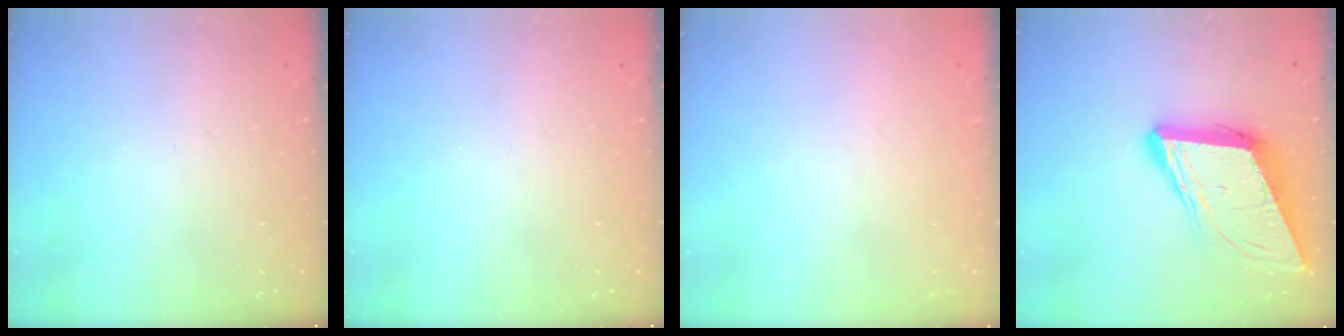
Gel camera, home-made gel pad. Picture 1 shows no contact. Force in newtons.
{"total": 0.0}
{"total": 1.6, "press": 1.6, "slide": 0.1}
{"total": 13.9, "press": 13.5, "slide": 3.6}